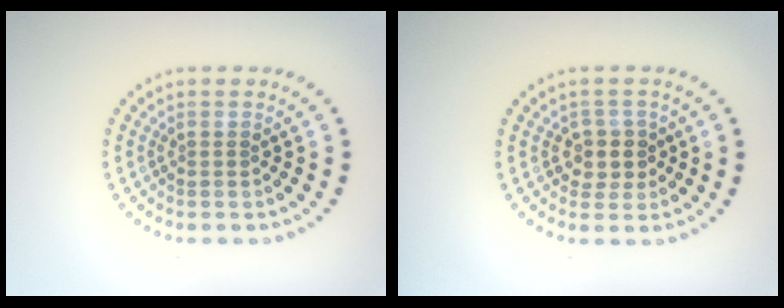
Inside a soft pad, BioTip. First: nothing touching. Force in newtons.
{"total": 2.3, "press": 2.1, "slide": 0.9}